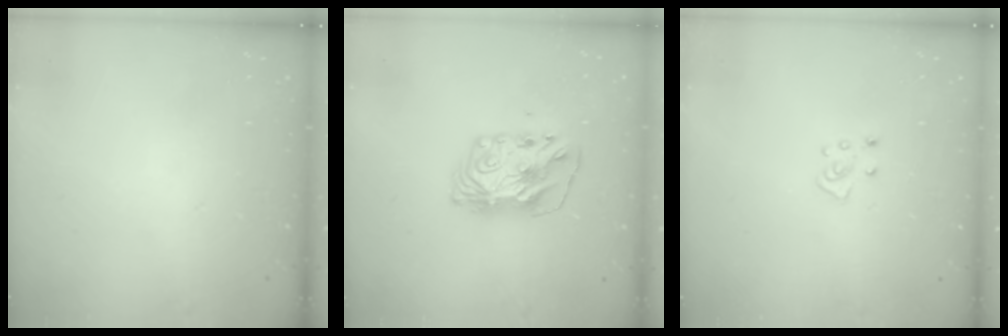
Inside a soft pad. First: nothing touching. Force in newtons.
{"total": 8.4, "press": 8.4, "slide": 0.8}
{"total": 4.2, "press": 4.2, "slide": 0.4}